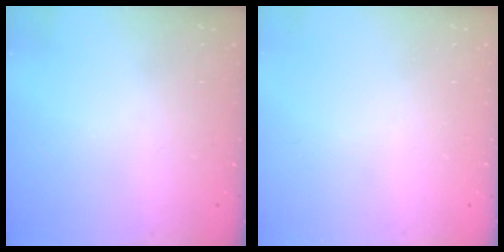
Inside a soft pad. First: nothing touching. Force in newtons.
{"total": 0.0}